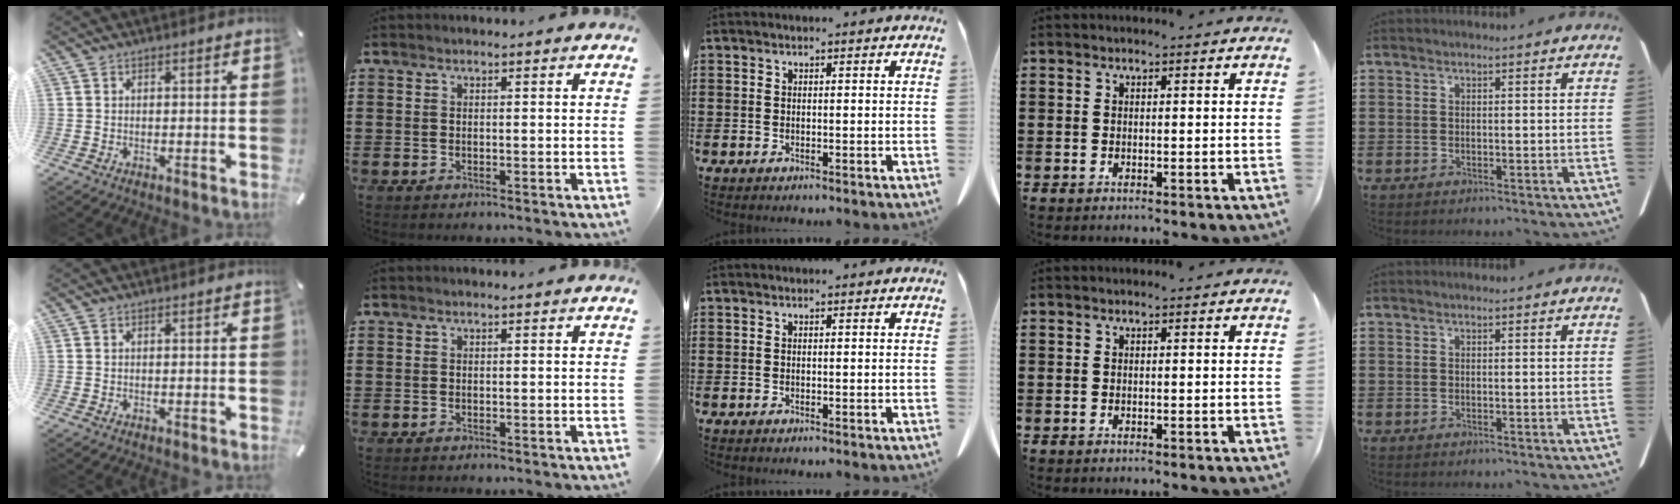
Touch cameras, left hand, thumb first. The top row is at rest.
{}